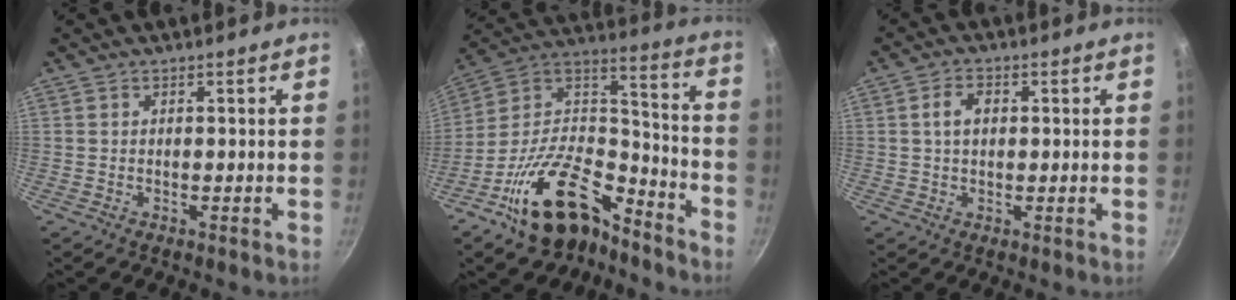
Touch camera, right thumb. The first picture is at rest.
{"total": 22.6, "force": [-14.0, 11.7, 13.4], "torque": [-0.184, 0.112, -0.241]}
{"total": 3.7, "force": [0.5, 2.6, 2.7], "torque": [-0.035, 0.008, 0.006]}